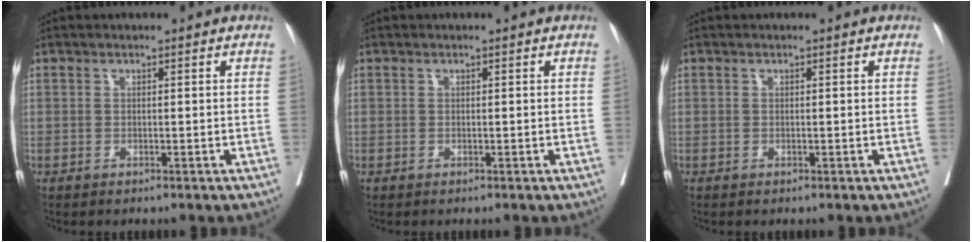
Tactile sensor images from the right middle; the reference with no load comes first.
{"total": 0.0}
{"total": 0.0}